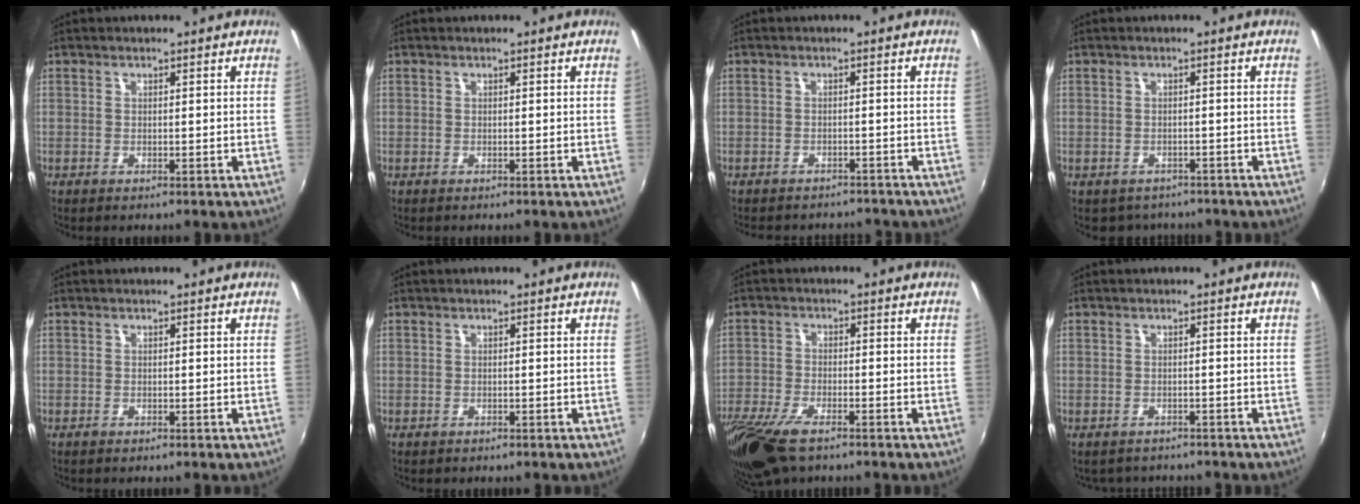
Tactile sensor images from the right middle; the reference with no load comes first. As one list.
[{"total": 0.0}, {"total": 8.0, "force": [-7.2, 2.7, 2.3], "torque": [-0.056, -0.012, -0.095]}, {"total": 3.9, "force": [-3.2, 2.2, 0.5], "torque": [-0.018, -0.012, -0.044]}, {"total": 0.0}, {"total": 0.6, "force": [-0.4, 0.4, 0.1], "torque": [-0.005, -0.002, -0.006]}, {"total": 13.0, "force": [-9.0, 4.9, 8.1], "torque": [-0.193, -0.048, -0.171]}, {"total": 3.1, "force": [-2.7, 1.4, 0.4], "torque": [-0.014, -0.014, -0.039]}]